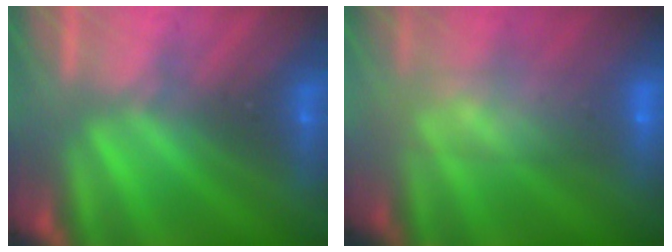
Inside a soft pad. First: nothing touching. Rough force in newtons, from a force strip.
{"total": 9.0}